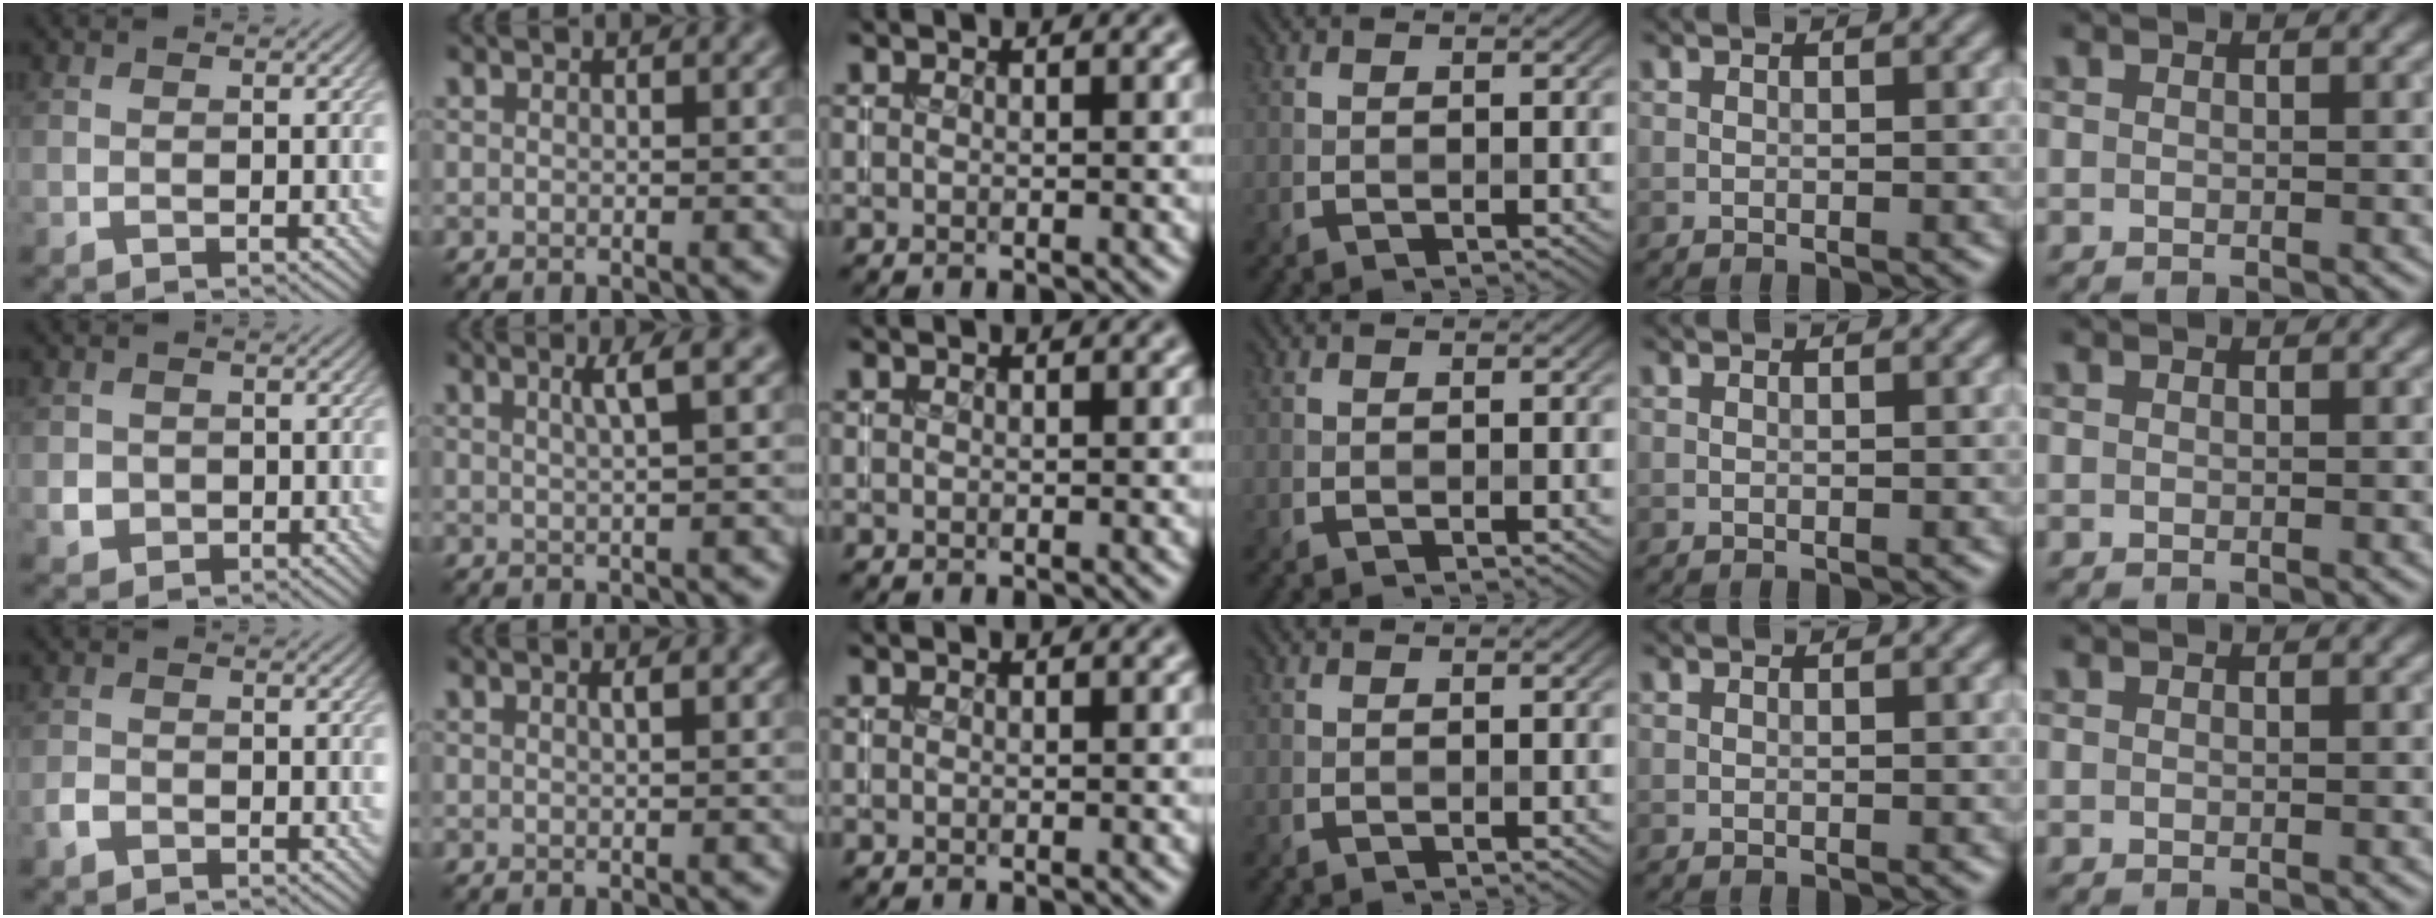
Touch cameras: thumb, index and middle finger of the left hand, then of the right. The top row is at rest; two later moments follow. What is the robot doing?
{"motion": "insert", "object": "coin"}